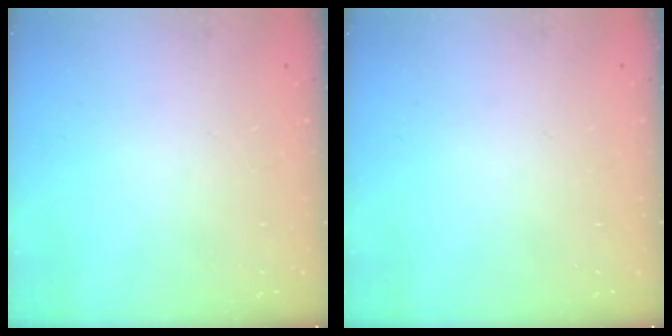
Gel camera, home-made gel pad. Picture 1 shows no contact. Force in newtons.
{"total": 0.0}